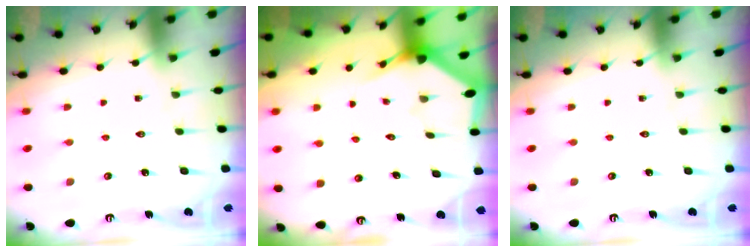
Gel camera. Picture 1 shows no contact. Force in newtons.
{"total": 2.9, "press": 2.9, "slide": 0.2}
{"total": 0.0}